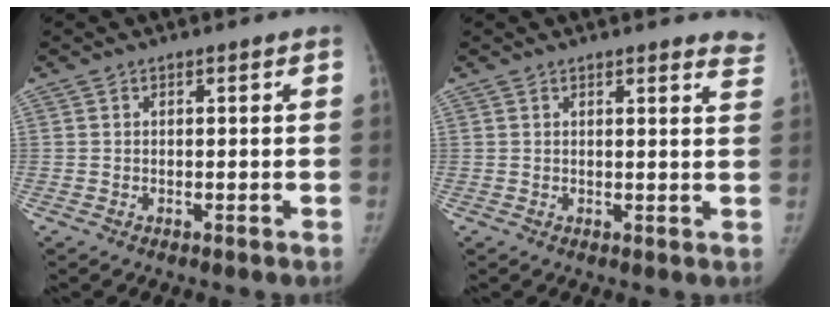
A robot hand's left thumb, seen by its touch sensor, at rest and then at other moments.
{"total": 5.4, "force": [5.1, 1.1, 1.5], "torque": [0.005, -0.027, 0.032]}